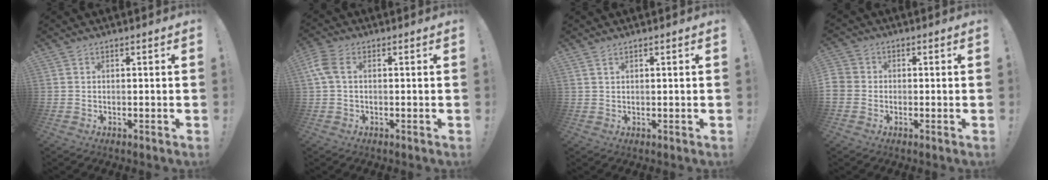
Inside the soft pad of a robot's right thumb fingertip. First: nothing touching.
{"total": 4.9, "force": [0.8, 2.8, 3.9], "torque": [-0.092, 0.008, 0.016]}
{"total": 1.3, "force": [1.0, 0.1, 0.8], "torque": [-0.016, 0.000, 0.019]}
{"total": 3.8, "force": [-1.3, 3.4, 1.2], "torque": [-0.029, 0.013, -0.022]}